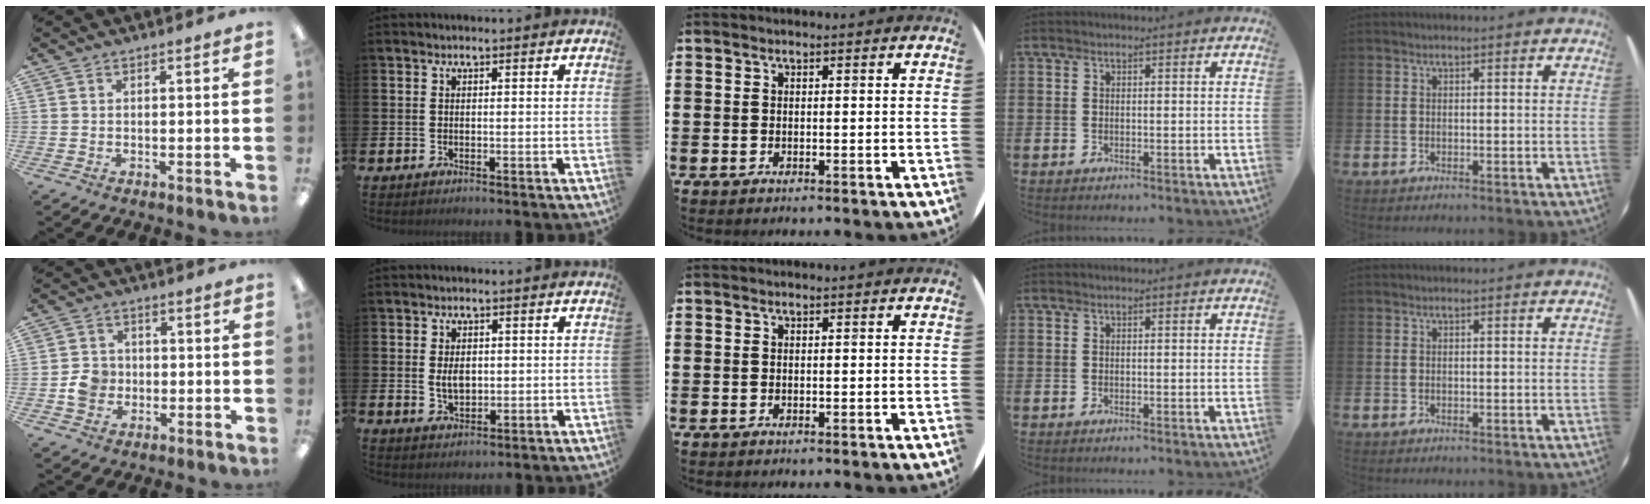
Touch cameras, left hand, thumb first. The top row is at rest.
{"thumb": {"total": 5.6, "force": [-1.1, 5.0, 2.4], "torque": [-0.027, 0.007, -0.020]}, "index": {"total": 3.0, "force": [0.4, 1.9, 2.3], "torque": [-0.031, 0.001, 0.002]}}